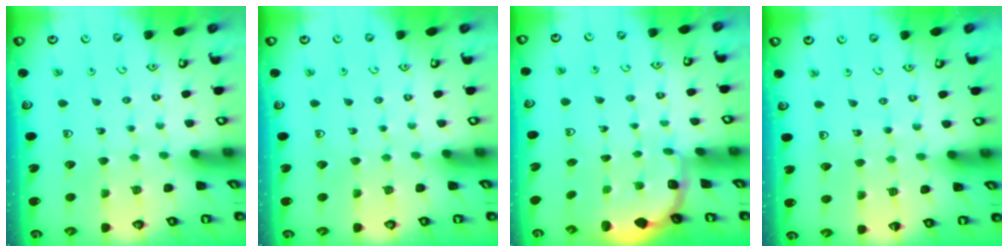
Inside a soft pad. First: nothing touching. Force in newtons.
{"total": 0.0}
{"total": 1.8, "press": 1.6, "slide": 0.7}
{"total": 4.2, "press": 4.1, "slide": 0.4}